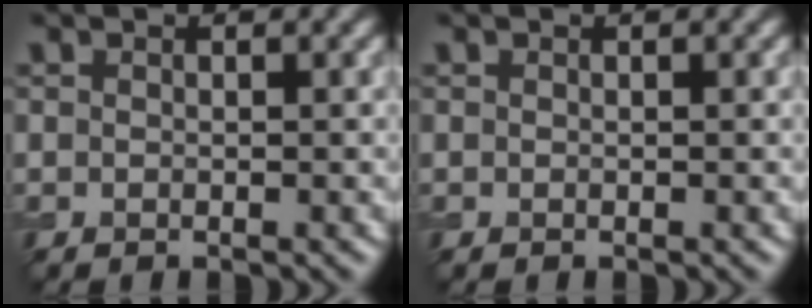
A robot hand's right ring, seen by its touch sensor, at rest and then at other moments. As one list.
[{"total": 0.0}]